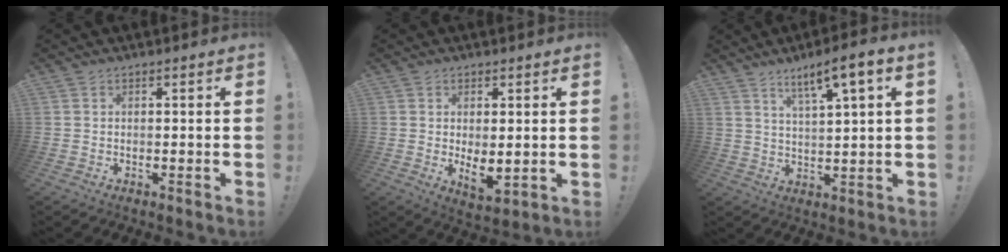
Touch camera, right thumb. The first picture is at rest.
{"total": 5.9, "force": [1.0, 2.2, 5.4], "torque": [-0.074, -0.021, 0.021]}
{"total": 7.6, "force": [4.7, 0.6, 5.9], "torque": [-0.089, -0.028, 0.074]}